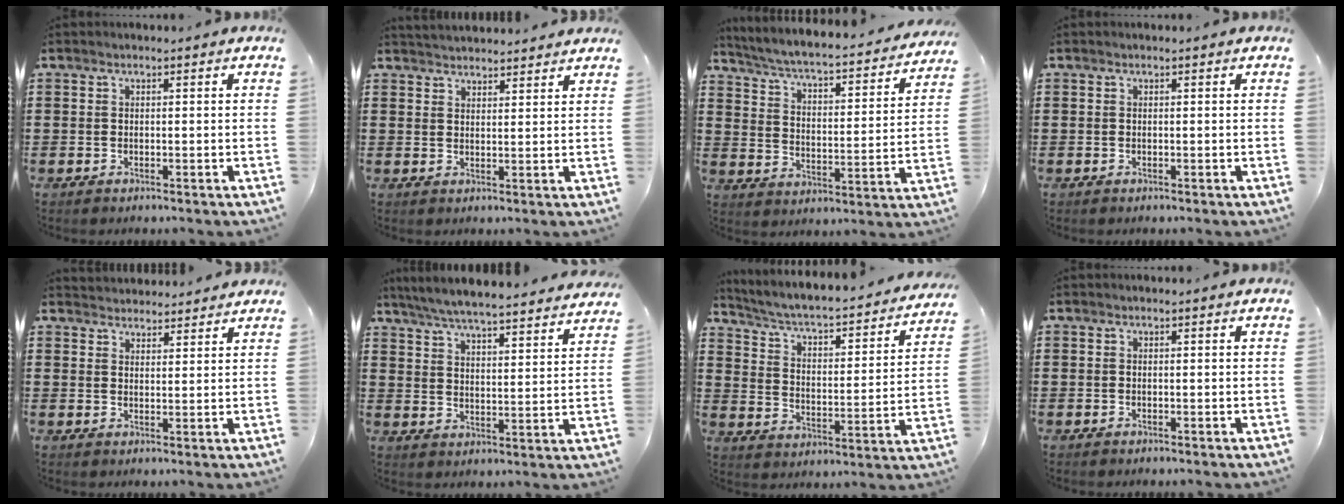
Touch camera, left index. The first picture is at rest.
{"total": 2.8, "force": [2.8, 0.0, -0.1], "torque": [-0.005, -0.007, 0.053]}
{"total": 3.6, "force": [3.3, 0.0, 1.5], "torque": [-0.050, -0.034, 0.044]}
{"total": 0.0}
{"total": 2.7, "force": [2.7, 0.2, -0.5], "torque": [0.001, -0.008, 0.052]}
{"total": 5.6, "force": [5.4, -0.3, 1.5], "torque": [-0.054, -0.038, 0.090]}
{"total": 3.4, "force": [2.8, 0.4, 1.9], "torque": [-0.056, -0.032, 0.034]}
{"total": 0.0}